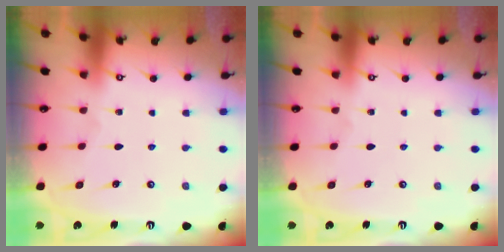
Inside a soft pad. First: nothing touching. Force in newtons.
{"total": 0.0}